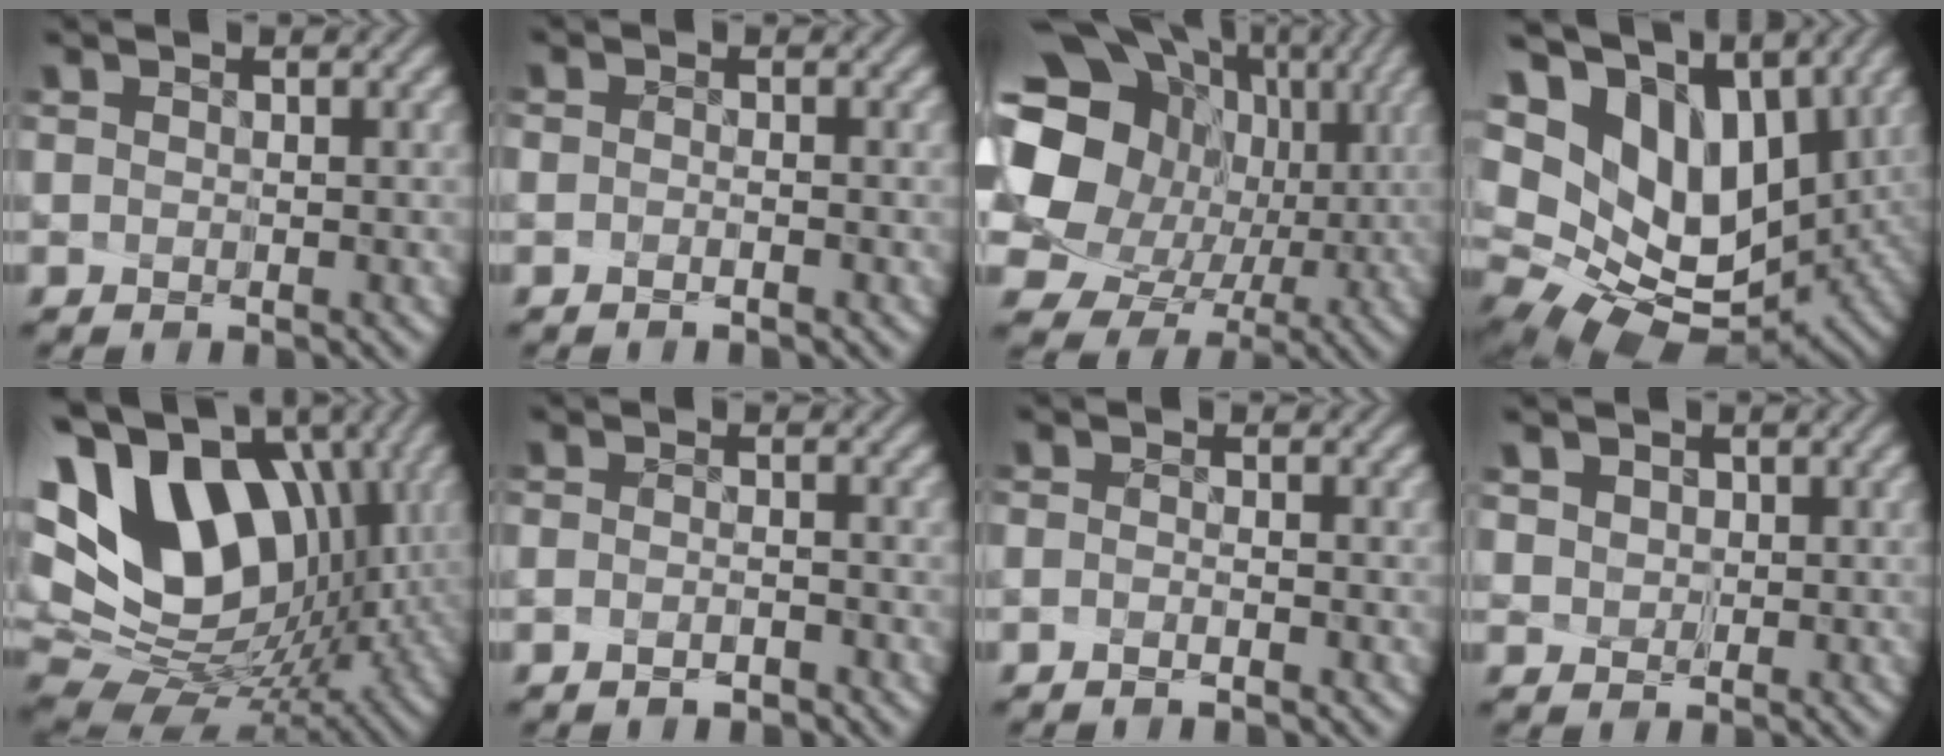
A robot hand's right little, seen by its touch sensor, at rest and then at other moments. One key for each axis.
{"total": 1.5, "fx": -1.1, "fy": -0.9, "fz": -0.4, "tx": 0.009, "ty": -0.016, "tz": -0.010}
{"total": 16.0, "fx": 0.8, "fy": 13.8, "fz": 8.0, "tx": -0.166, "ty": -0.021, "tz": 0.029}
{"total": 14.9, "fx": 4.4, "fy": 10.3, "fz": 9.9, "tx": -0.210, "ty": 0.011, "tz": 0.092}
{"total": 13.3, "fx": 3.6, "fy": 8.9, "fz": 9.1, "tx": -0.170, "ty": 0.004, "tz": 0.070}
{"total": 1.9, "fx": -1.6, "fy": -0.9, "fz": -0.3, "tx": 0.005, "ty": -0.020, "tz": -0.017}
{"total": 1.9, "fx": -1.4, "fy": -1.1, "fz": -0.5, "tx": 0.010, "ty": -0.019, "tz": -0.014}
{"total": 2.1, "fx": 0.8, "fy": 1.7, "fz": 1.0, "tx": -0.032, "ty": -0.003, "tz": 0.017}